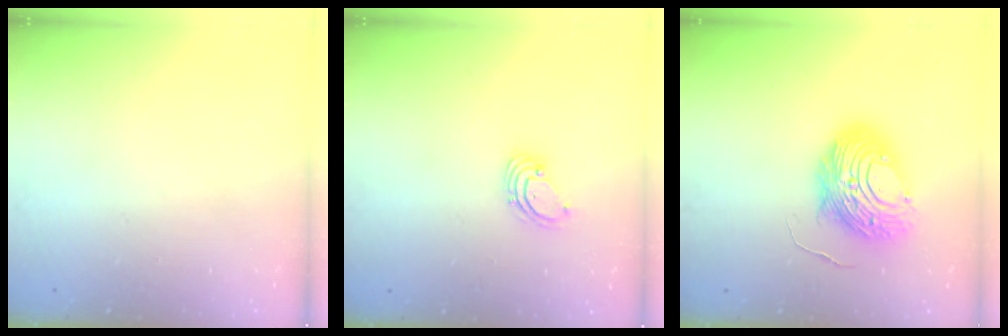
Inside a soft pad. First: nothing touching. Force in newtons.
{"total": 1.6, "press": 1.6, "slide": 0.1}
{"total": 11.2, "press": 11.1, "slide": 1.1}